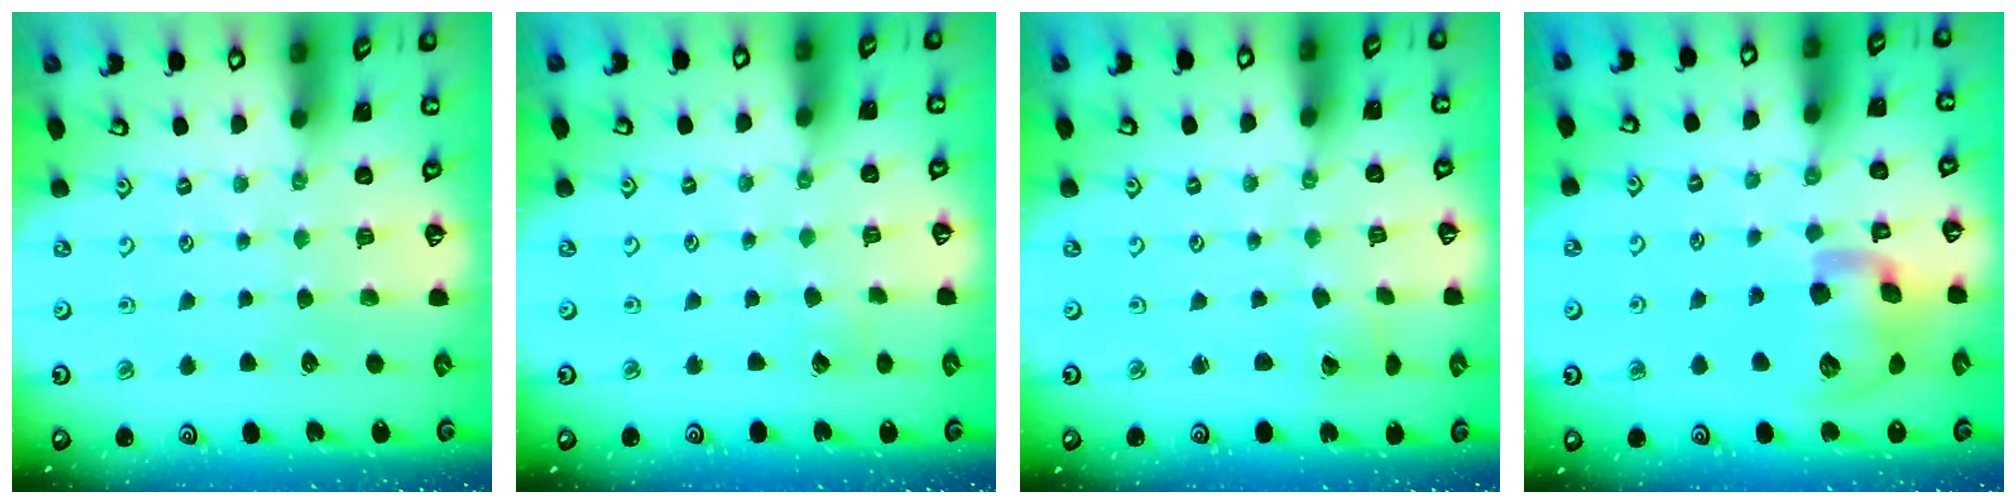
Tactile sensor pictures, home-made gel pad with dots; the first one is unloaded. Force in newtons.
{"total": 2.2, "press": 2.2, "slide": 0.2}
{"total": 1.7, "press": 1.7, "slide": 0.1}
{"total": 16.9, "press": 16.7, "slide": 2.6}